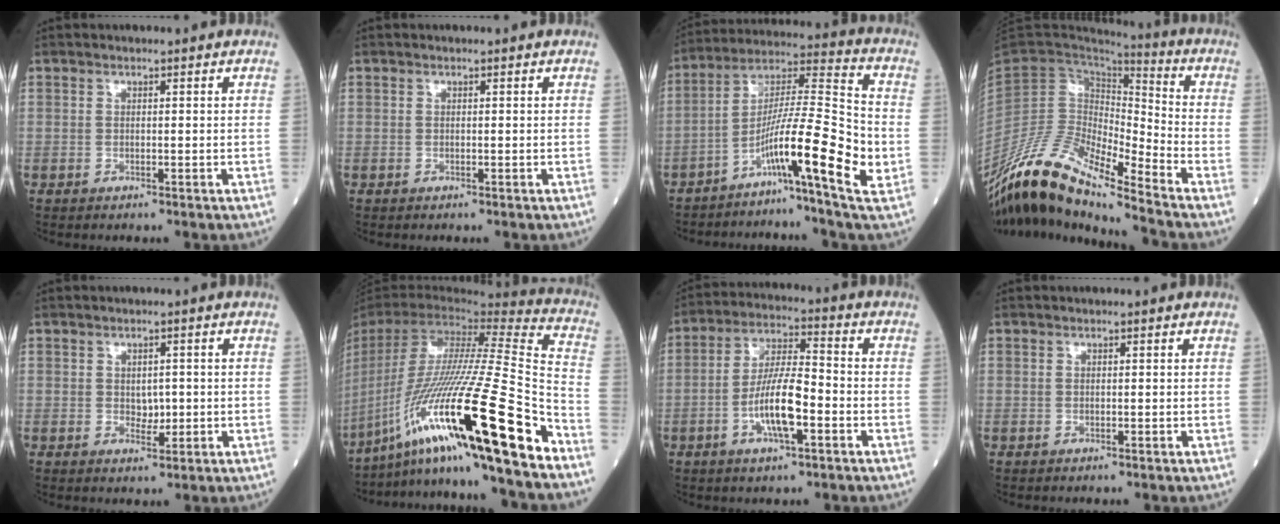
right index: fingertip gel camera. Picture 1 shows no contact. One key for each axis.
{"total": 0.0}
{"total": 14.5, "fx": -5.2, "fy": -0.3, "fz": 13.5, "tx": -0.238, "ty": 0.001, "tz": -0.103}
{"total": 17.0, "fx": -13.6, "fy": 2.0, "fz": 9.9, "tx": -0.187, "ty": 0.015, "tz": -0.256}
{"total": 2.4, "fx": -0.1, "fy": 1.6, "fz": 1.8, "tx": -0.022, "ty": 0.000, "tz": 0.002}
{"total": 31.3, "fx": -16.9, "fy": 1.2, "fz": 26.3, "tx": -0.472, "ty": -0.047, "tz": -0.297}
{"total": 9.7, "fx": -3.0, "fy": 2.1, "fz": 8.9, "tx": -0.174, "ty": 0.008, "tz": -0.056}
{"total": 0.0}